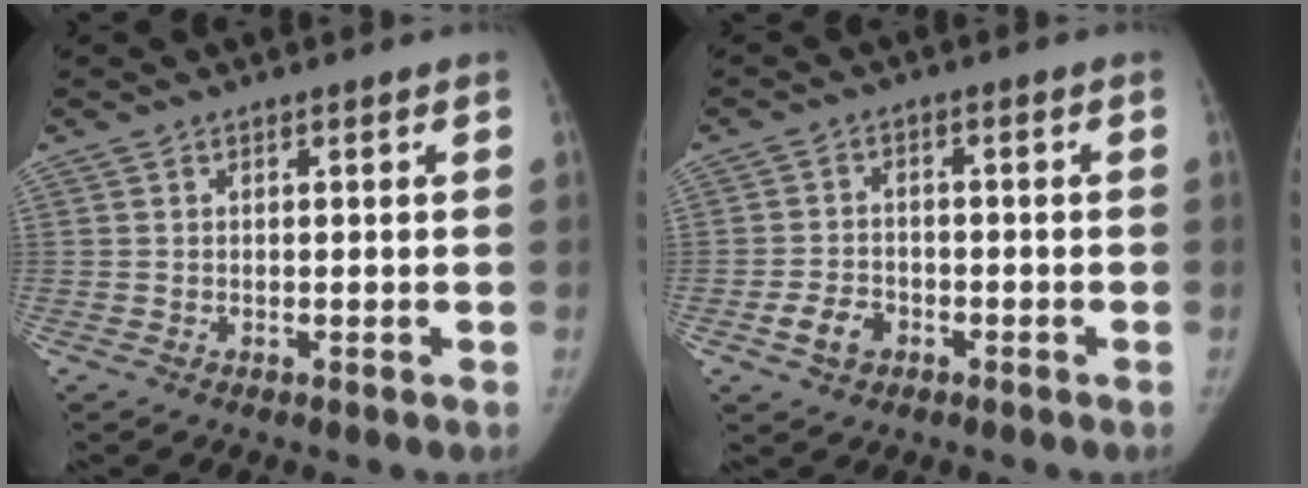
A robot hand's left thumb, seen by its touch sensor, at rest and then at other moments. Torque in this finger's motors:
{"motor_torque": [-0.64, 0.58, 0.36, -0.22, 0.02]}